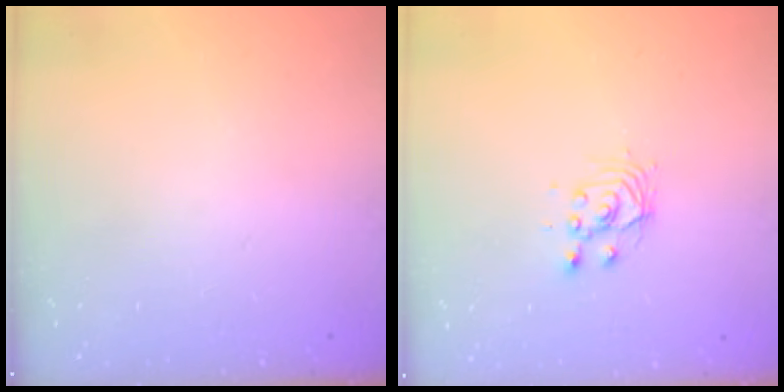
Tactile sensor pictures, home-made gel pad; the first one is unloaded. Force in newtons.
{"total": 3.4, "press": 3.4, "slide": 0.2}